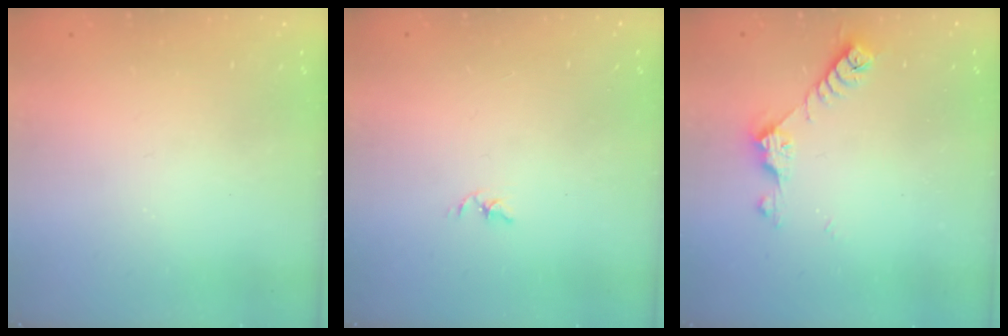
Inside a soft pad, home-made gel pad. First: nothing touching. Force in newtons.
{"total": 1.8, "press": 1.7, "slide": 0.3}
{"total": 7.2, "press": 7.2, "slide": 0.9}